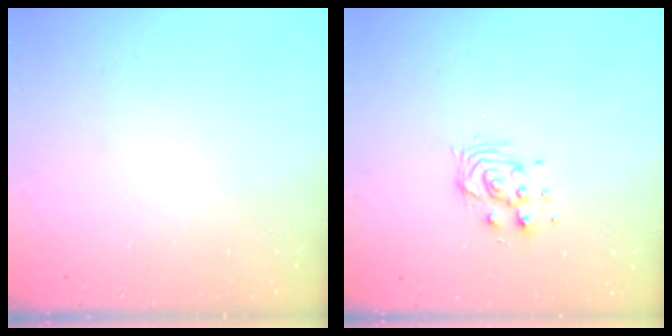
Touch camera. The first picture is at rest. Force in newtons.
{"total": 5.9, "press": 5.9, "slide": 0.4}